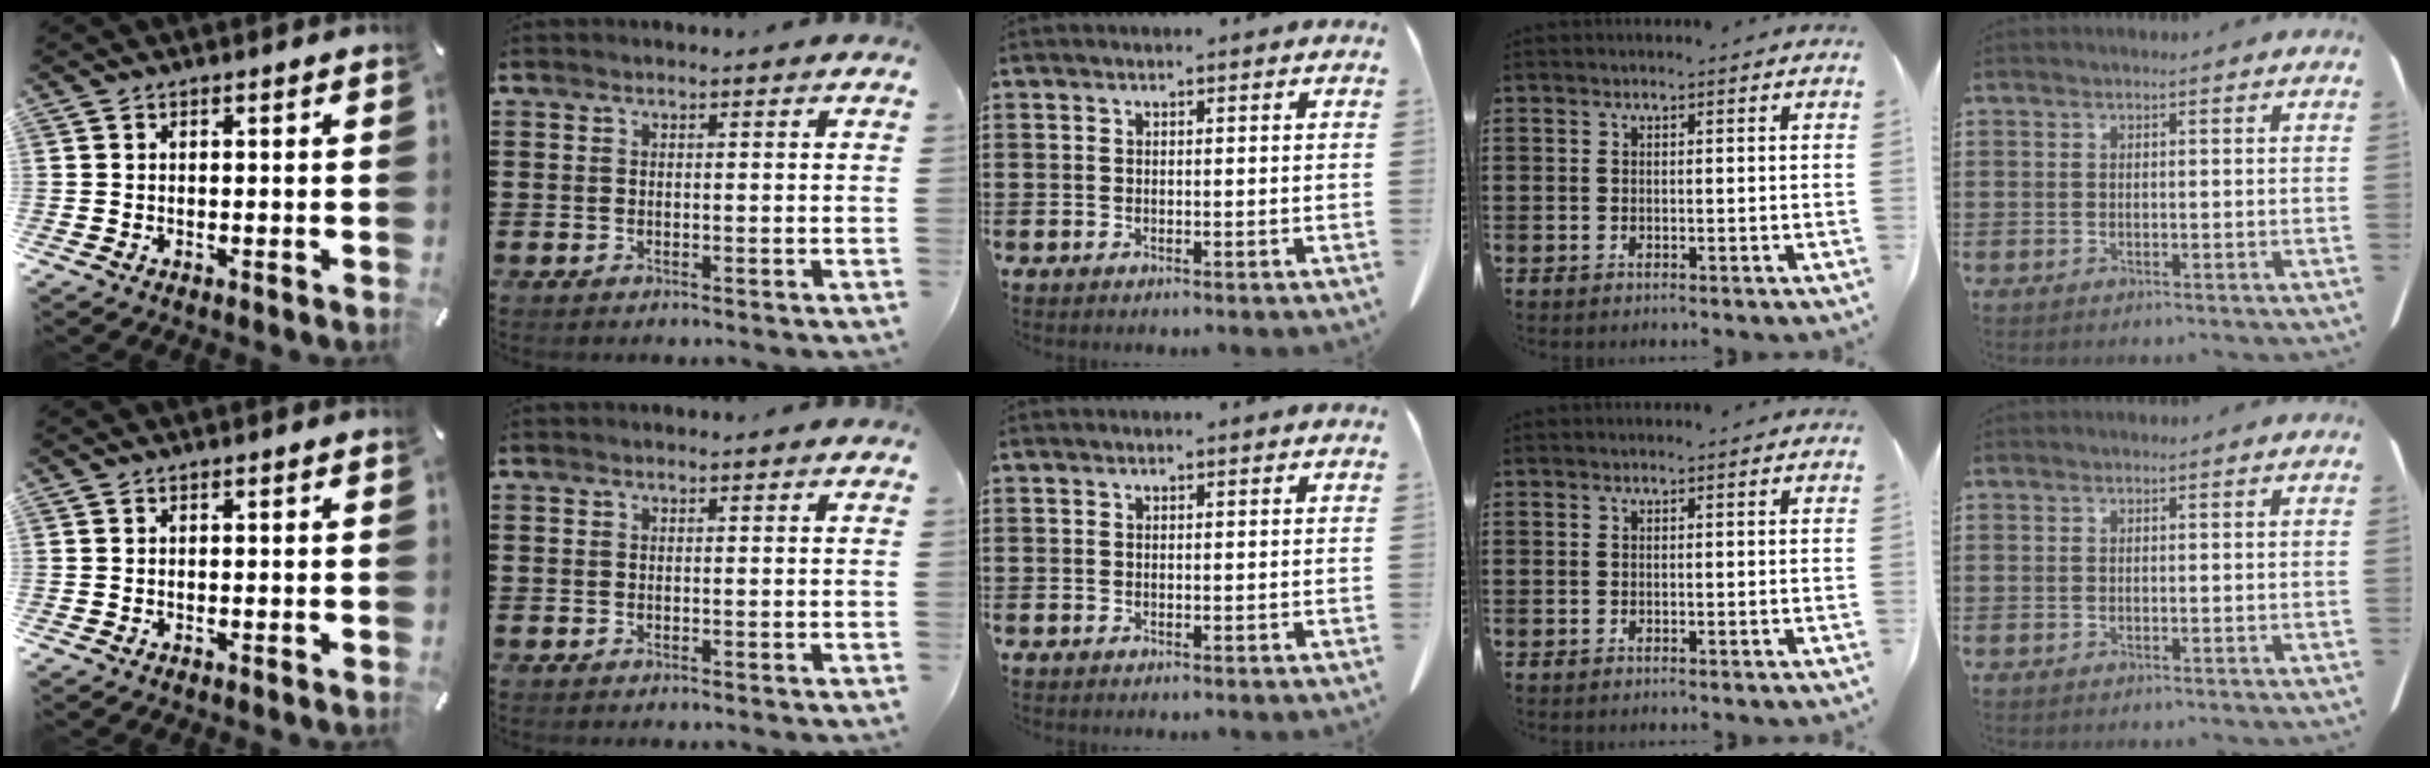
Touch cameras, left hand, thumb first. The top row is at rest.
{}